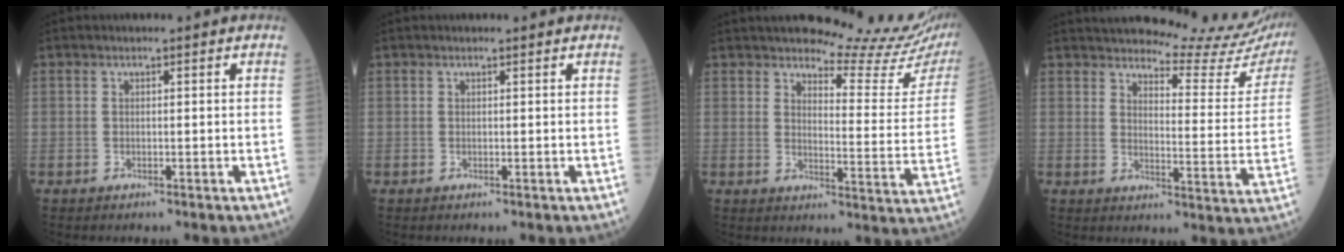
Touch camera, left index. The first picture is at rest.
{"total": 0.0}
{"total": 14.9, "force": [14.3, 0.3, 4.1], "torque": [-0.053, -0.095, 0.155]}
{"total": 19.2, "force": [18.4, 1.8, 5.5], "torque": [-0.072, -0.092, 0.203]}